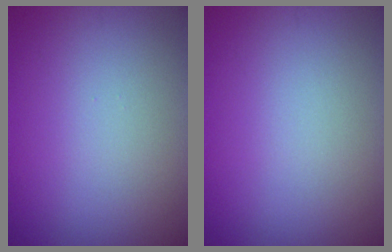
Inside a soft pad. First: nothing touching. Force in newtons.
{"total": 0.0}